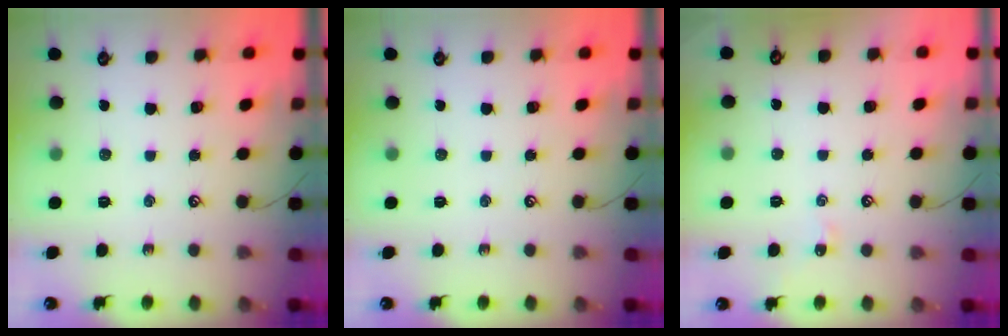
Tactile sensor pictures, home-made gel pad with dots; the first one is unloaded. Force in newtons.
{"total": 0.0}
{"total": 0.6, "press": 0.5, "slide": 0.4}